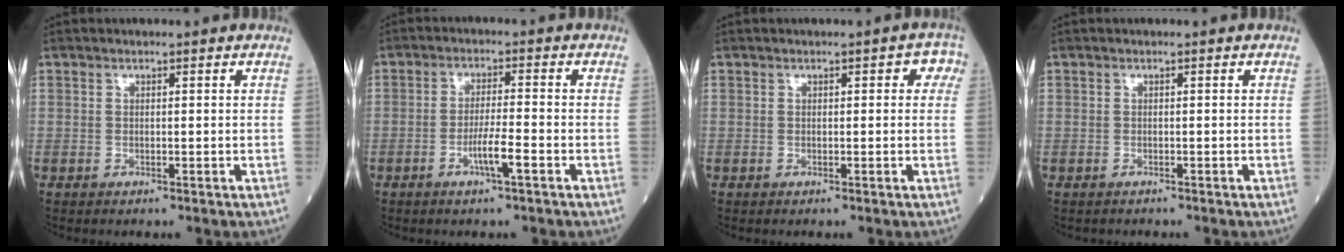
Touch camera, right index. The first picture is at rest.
{"total": 4.6, "force": [-2.0, -0.1, 4.1], "torque": [-0.077, -0.005, -0.039]}
{"total": 2.5, "force": [0.7, 1.3, 2.0], "torque": [-0.014, 0.020, 0.002]}
{"total": 0.6, "force": [-0.5, 0.3, -0.1], "torque": [-0.008, 0.002, -0.013]}